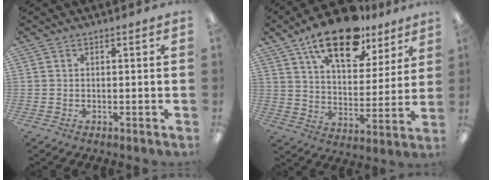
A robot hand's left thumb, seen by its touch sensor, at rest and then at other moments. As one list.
[{"total": 18.9, "force": [13.1, 8.4, 10.7], "torque": [-0.172, -0.065, 0.223]}]